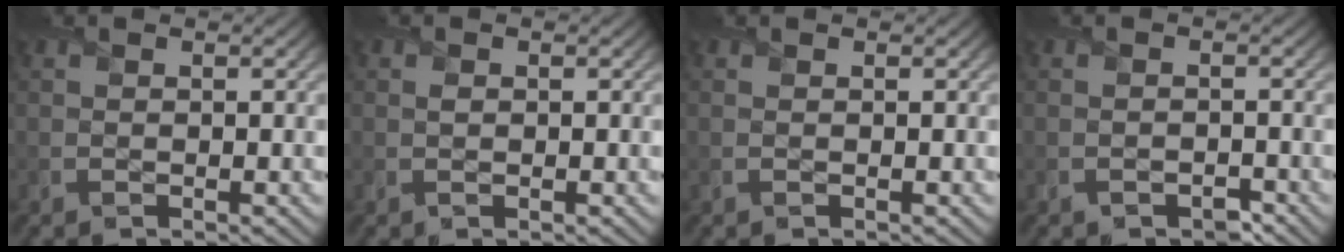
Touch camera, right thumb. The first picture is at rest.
{"total": 0.6, "force": [0.2, 0.5, 0.2], "torque": [-0.003, -0.002, -0.001]}
{"total": 0.0}
{"total": 1.6, "force": [-1.1, 1.0, 0.6], "torque": [-0.009, -0.004, -0.022]}